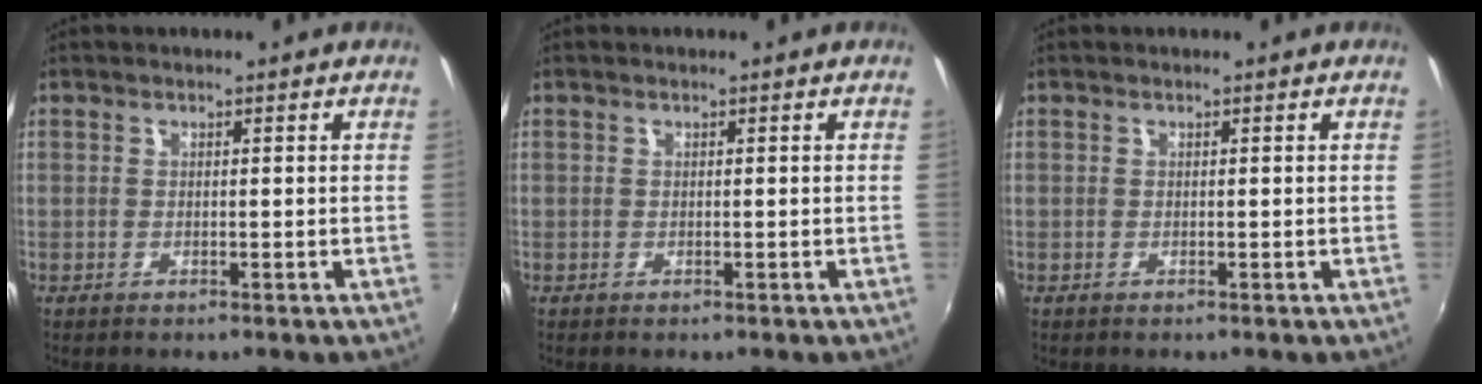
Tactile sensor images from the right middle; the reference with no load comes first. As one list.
[{"total": 0.0}, {"total": 0.0}]